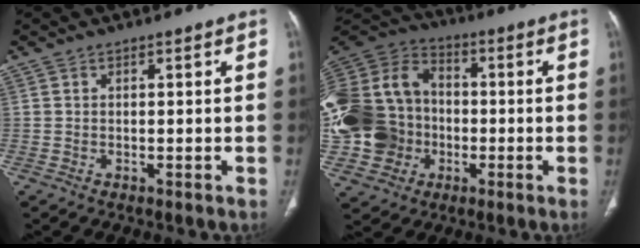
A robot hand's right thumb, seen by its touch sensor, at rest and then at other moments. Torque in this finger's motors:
{"motor_torque": [0.29, 0.34, 0.60, 0.48, 0.26]}